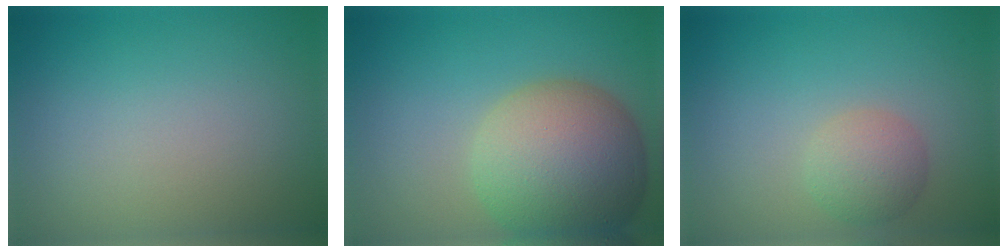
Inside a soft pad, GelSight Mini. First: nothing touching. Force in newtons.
{"total": 10.7, "press": 10.7, "slide": 0.9}
{"total": 2.7, "press": 2.7, "slide": 0.1}